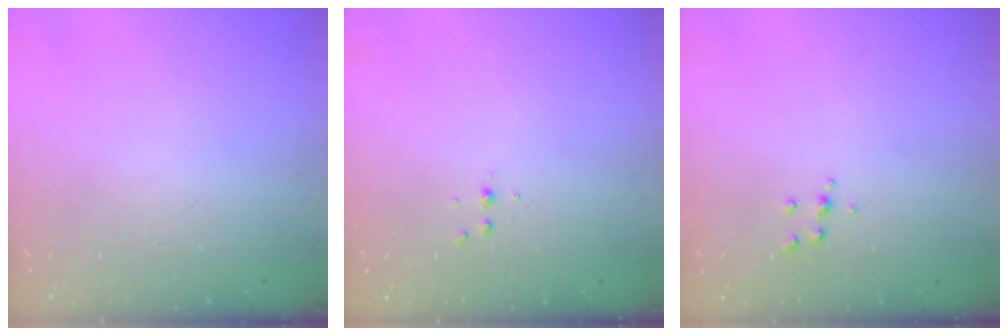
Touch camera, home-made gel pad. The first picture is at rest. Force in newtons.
{"total": 2.8, "press": 2.8, "slide": 0.4}
{"total": 5.0, "press": 4.9, "slide": 0.8}